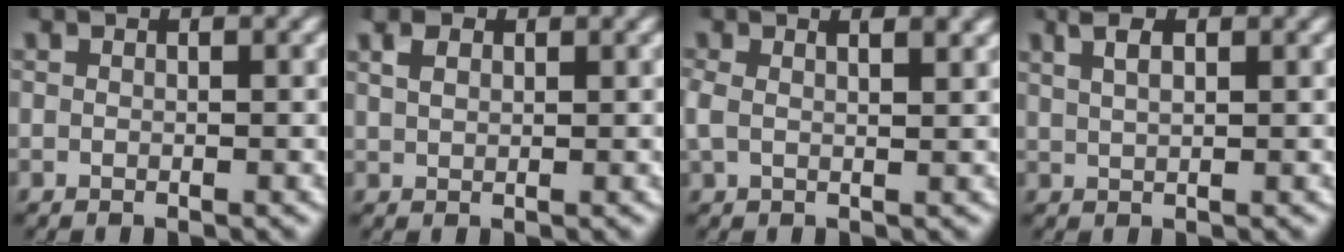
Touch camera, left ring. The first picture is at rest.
{"total": 1.4, "force": [1.0, 0.6, 0.9], "torque": [-0.019, -0.005, 0.026]}
{"total": 2.0, "force": [0.8, 0.7, 1.7], "torque": [-0.043, -0.006, 0.020]}
{"total": 2.9, "force": [1.8, 1.0, 2.1], "torque": [-0.029, 0.006, 0.033]}